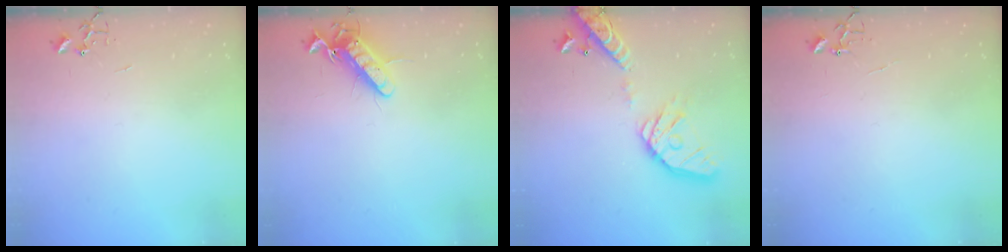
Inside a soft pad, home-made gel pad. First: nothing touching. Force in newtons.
{"total": 11.7, "press": 11.6, "slide": 1.7}
{"total": 19.5, "press": 19.2, "slide": 3.3}
{"total": 4.3, "press": 4.3, "slide": 0.3}